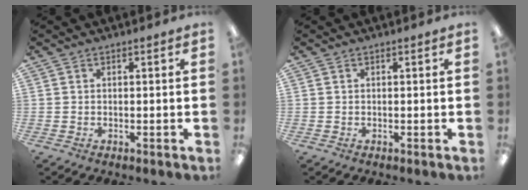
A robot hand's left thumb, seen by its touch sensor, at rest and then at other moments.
{"total": 0.0}